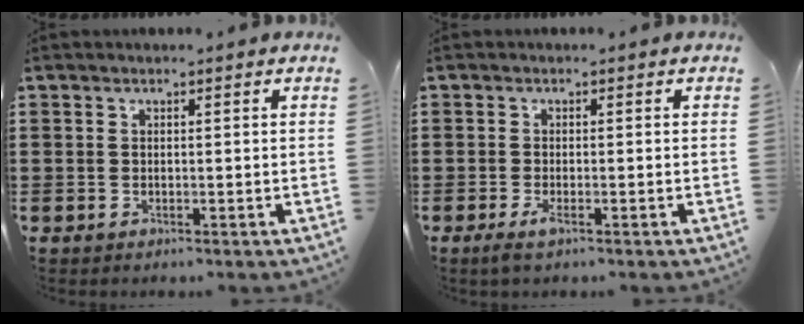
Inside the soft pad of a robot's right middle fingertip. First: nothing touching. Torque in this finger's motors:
{"motor_torque": [0.96, -0.33, 0.19, 0.06]}